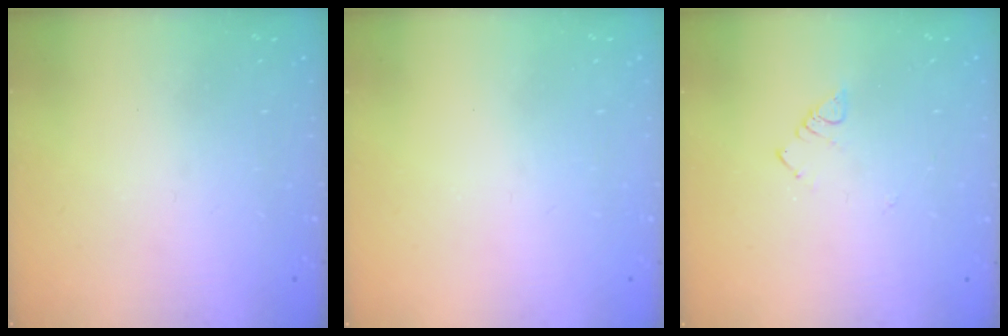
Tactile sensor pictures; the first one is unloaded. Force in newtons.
{"total": 2.1, "press": 2.0, "slide": 0.4}
{"total": 3.0, "press": 2.9, "slide": 0.4}